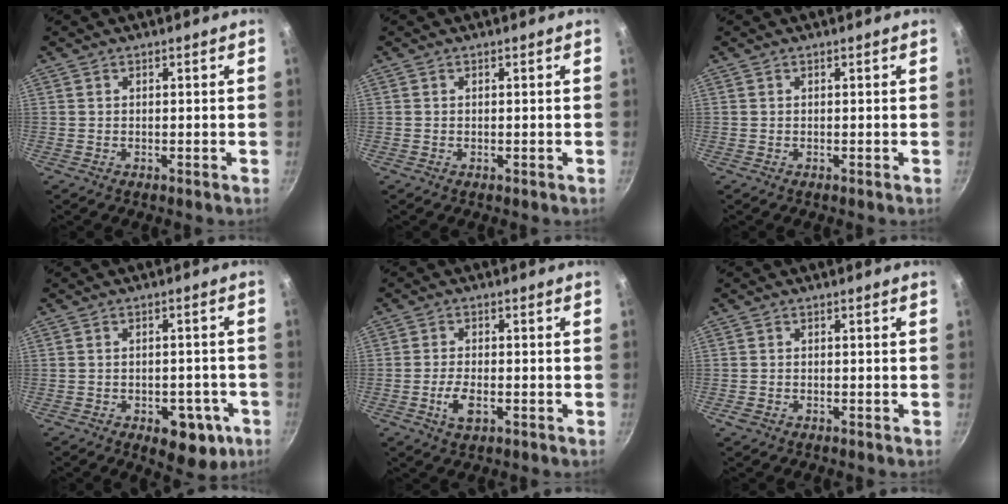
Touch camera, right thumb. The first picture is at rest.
{"total": 0.0}
{"total": 0.0}
{"total": 10.2, "force": [-4.3, 5.6, 7.3], "torque": [-0.057, 0.017, -0.047]}
{"total": 4.9, "force": [-1.7, 2.3, 3.9], "torque": [-0.077, 0.008, -0.032]}
{"total": 1.6, "force": [-0.9, 1.1, 0.8], "torque": [-0.021, 0.007, -0.016]}